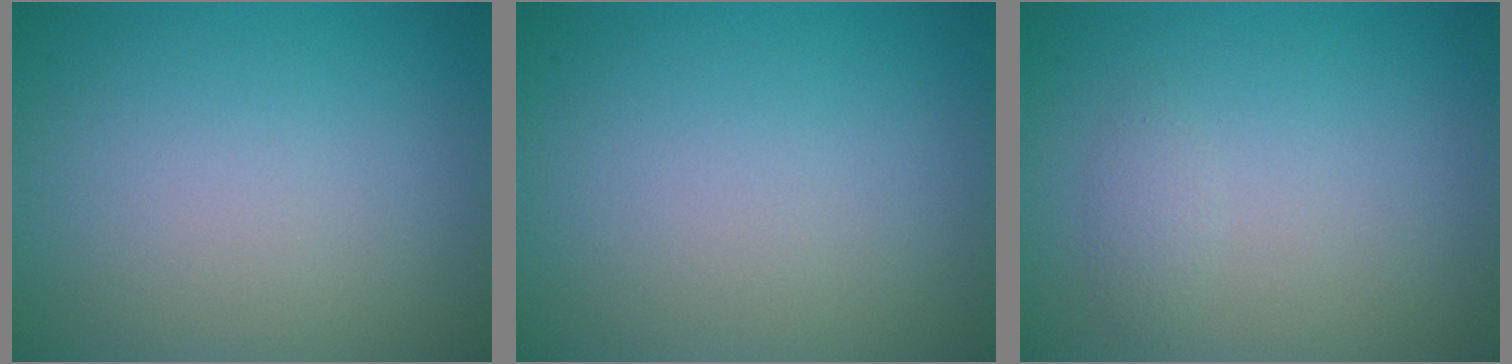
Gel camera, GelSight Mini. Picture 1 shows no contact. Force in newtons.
{"total": 0.0}
{"total": 0.9, "press": 0.9, "slide": 0.0}